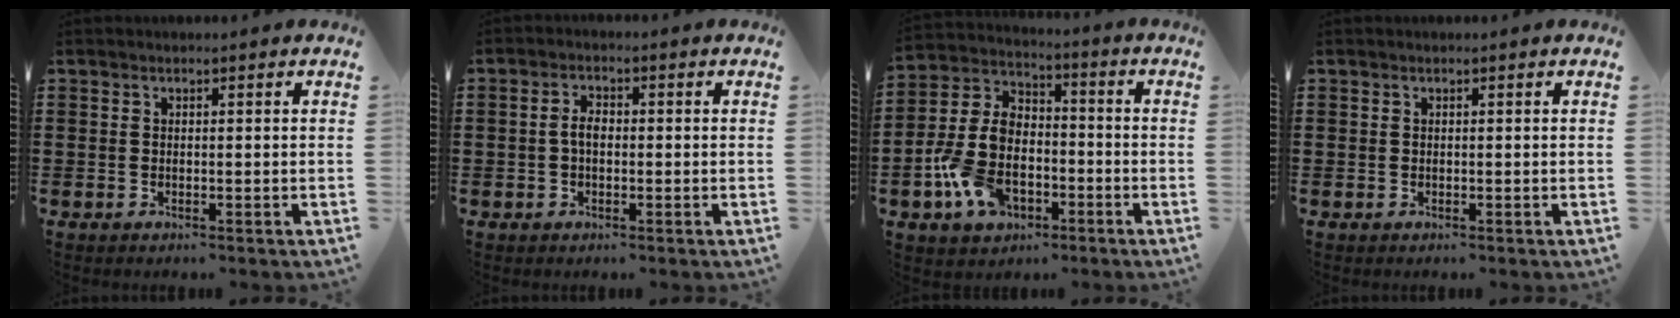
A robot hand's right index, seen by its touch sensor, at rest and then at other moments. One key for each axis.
{"total": 2.5, "fx": -0.3, "fy": 1.3, "fz": 2.1, "tx": -0.048, "ty": 0.001, "tz": -0.009}
{"total": 9.9, "fx": -3.2, "fy": 6.9, "fz": 6.4, "tx": -0.161, "ty": 0.008, "tz": -0.060}
{"total": 0.0}